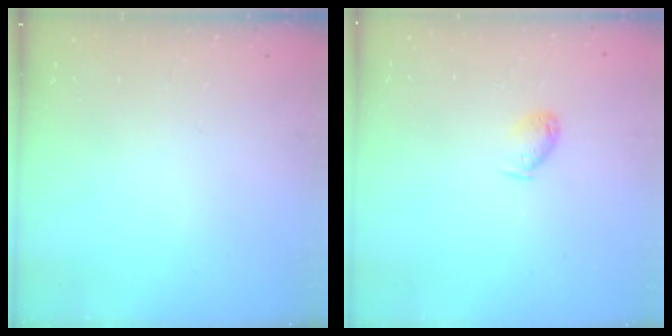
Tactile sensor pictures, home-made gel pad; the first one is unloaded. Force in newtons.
{"total": 6.0, "press": 5.9, "slide": 0.9}